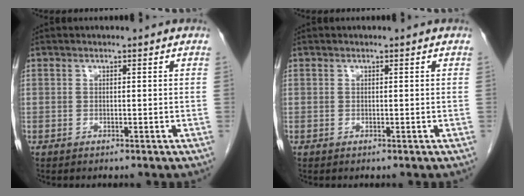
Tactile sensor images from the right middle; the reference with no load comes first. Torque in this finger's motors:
{"motor_torque": [0.36, -0.16, 0.03, -0.01]}